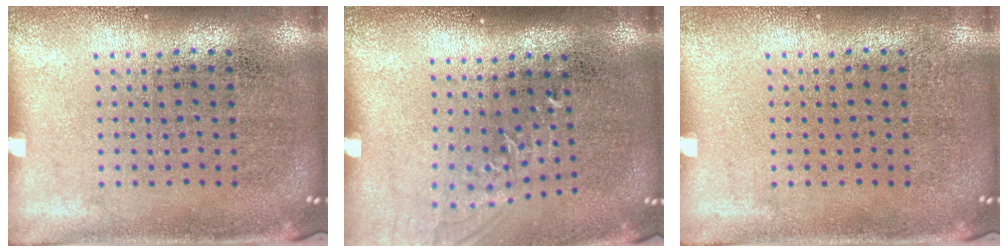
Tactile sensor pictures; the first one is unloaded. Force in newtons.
{"total": 1.2, "press": 1.0, "slide": 0.7}
{"total": 0.0}